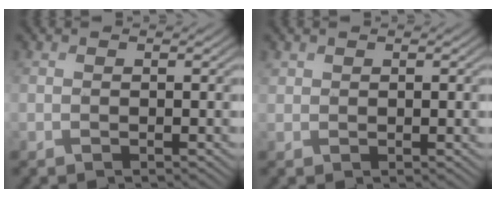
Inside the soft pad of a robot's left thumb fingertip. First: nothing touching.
{"total": 1.3, "force": [0.9, 0.8, 0.4], "torque": [-0.008, -0.001, 0.022]}